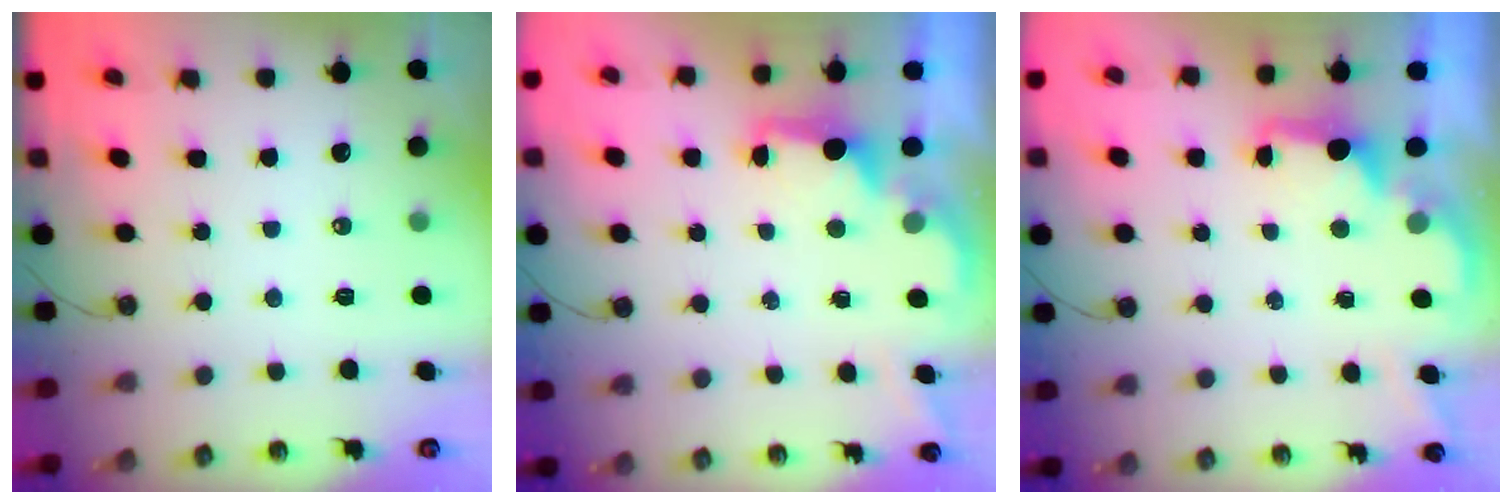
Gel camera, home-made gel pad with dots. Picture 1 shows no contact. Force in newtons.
{"total": 2.0, "press": 1.9, "slide": 0.8}
{"total": 1.8, "press": 1.6, "slide": 0.7}